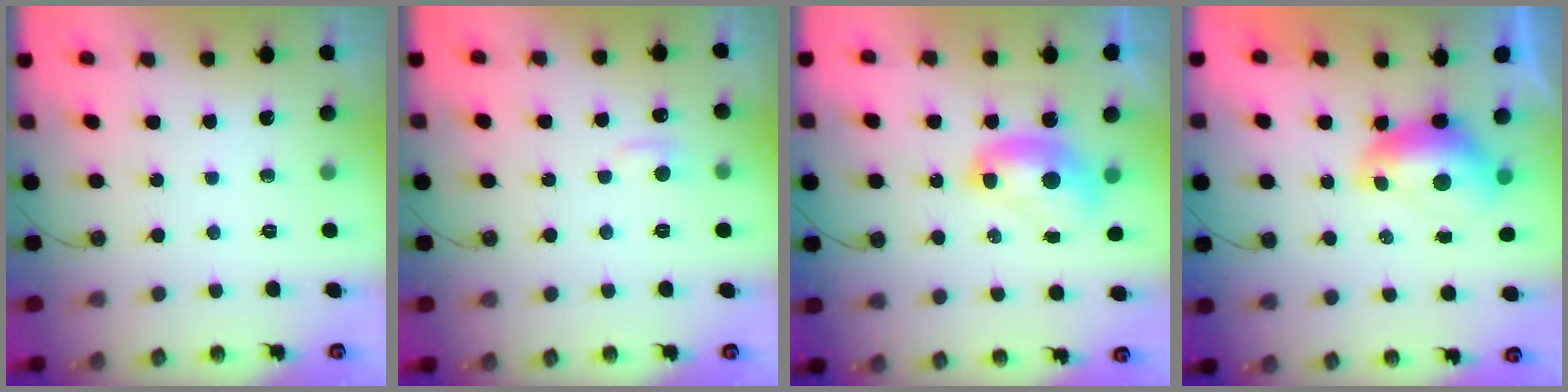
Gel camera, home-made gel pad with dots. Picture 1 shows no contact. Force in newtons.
{"total": 1.0, "press": 0.6, "slide": 0.8}
{"total": 2.3, "press": 2.3, "slide": 0.3}
{"total": 1.3, "press": 1.2, "slide": 0.6}